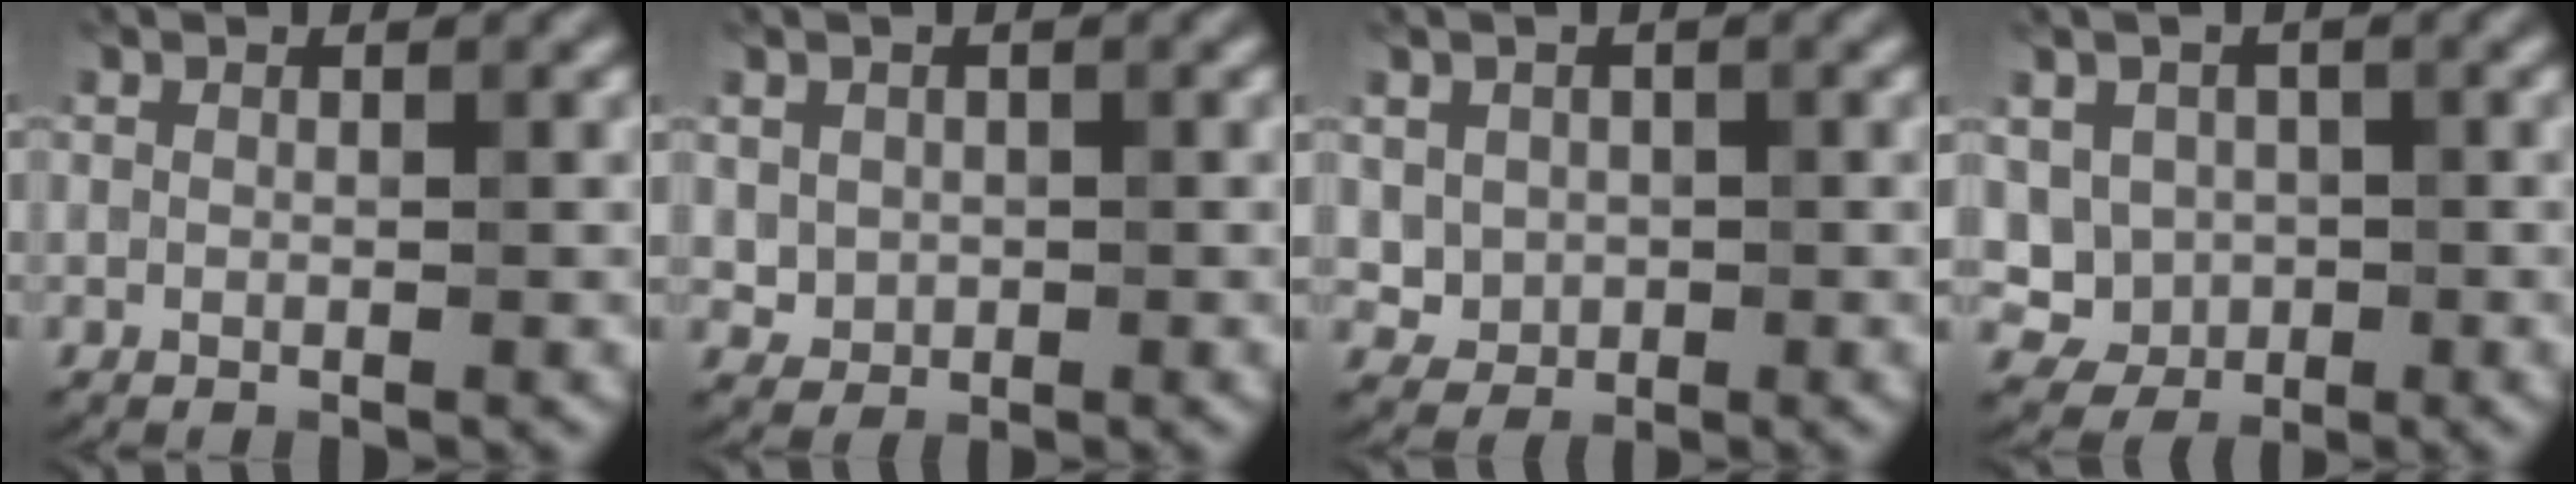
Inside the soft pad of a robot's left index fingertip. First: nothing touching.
{"total": 1.7, "force": [0.2, 1.6, 0.5], "torque": [-0.008, -0.007, 0.007]}
{"total": 2.2, "force": [0.3, 2.1, 0.7], "torque": [-0.012, -0.007, 0.008]}
{"total": 3.9, "force": [0.0, 3.7, 1.3], "torque": [-0.017, 0.000, -0.008]}